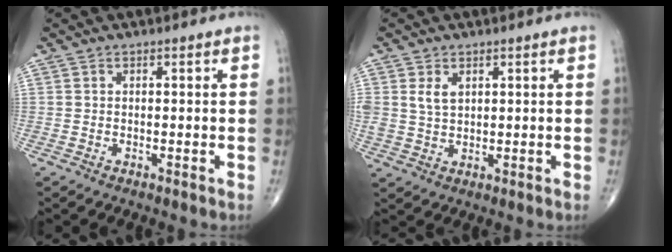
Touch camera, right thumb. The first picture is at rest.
{"total": 3.6, "force": [1.4, 2.4, 2.3], "torque": [-0.040, -0.005, 0.033]}